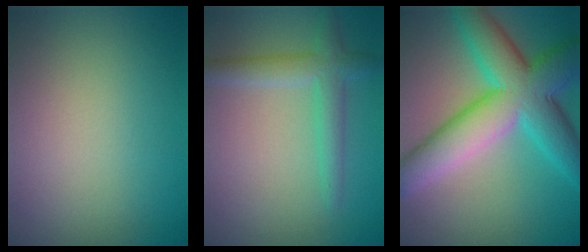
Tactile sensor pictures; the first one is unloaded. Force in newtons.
{"total": 3.1, "press": 3.1, "slide": 0.2}
{"total": 10.5, "press": 10.5, "slide": 0.3}